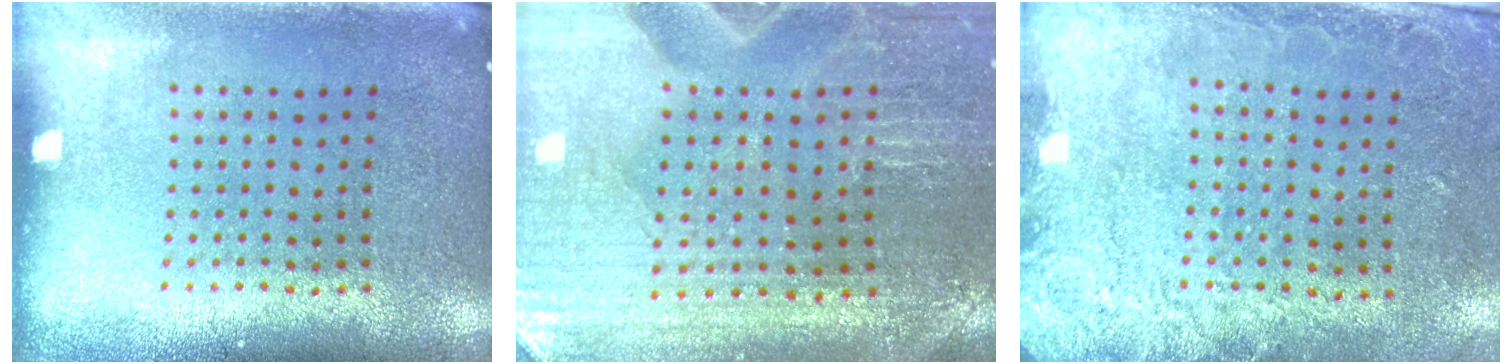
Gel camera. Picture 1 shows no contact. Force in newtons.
{"total": 1.5, "press": 1.4, "slide": 0.2}
{"total": 2.6, "press": 1.9, "slide": 1.8}